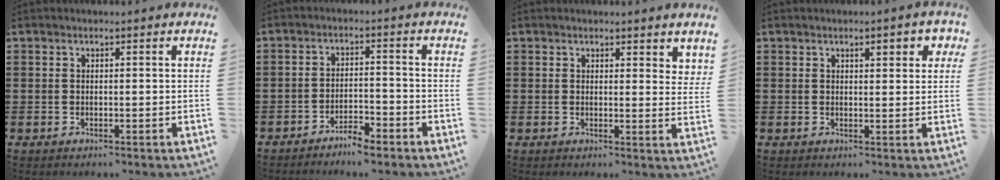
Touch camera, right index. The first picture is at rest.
{"total": 4.1, "force": [-3.9, 0.5, 1.2], "torque": [-0.024, 0.009, -0.079]}
{"total": 1.6, "force": [1.5, 0.5, 0.3], "torque": [-0.001, 0.001, 0.029]}
{"total": 2.5, "force": [1.3, 0.8, 2.0], "torque": [-0.026, 0.000, 0.017]}